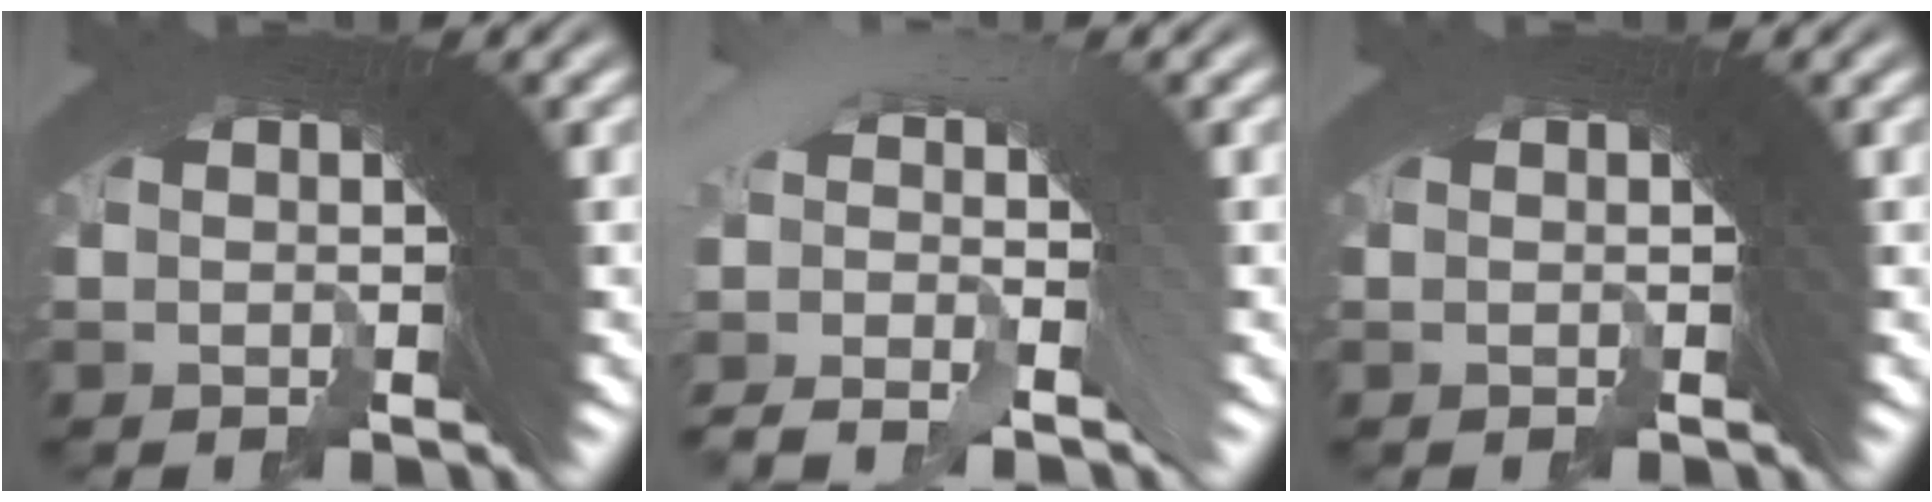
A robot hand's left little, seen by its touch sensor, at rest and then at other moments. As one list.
[{"total": 2.6, "force": [-1.4, 0.9, 2.0], "torque": [-0.011, 0.022, -0.034]}, {"total": 0.0}]